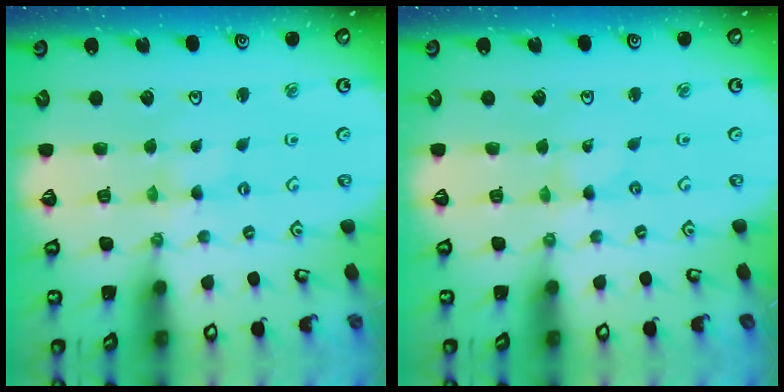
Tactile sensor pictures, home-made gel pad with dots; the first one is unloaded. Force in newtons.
{"total": 0.0}